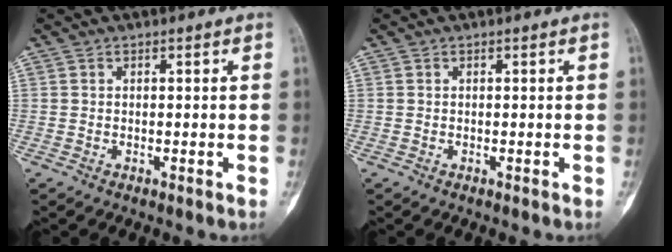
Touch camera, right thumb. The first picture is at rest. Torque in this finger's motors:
{"motor_torque": [0.00, 0.00, -0.07, -0.04, -0.02]}